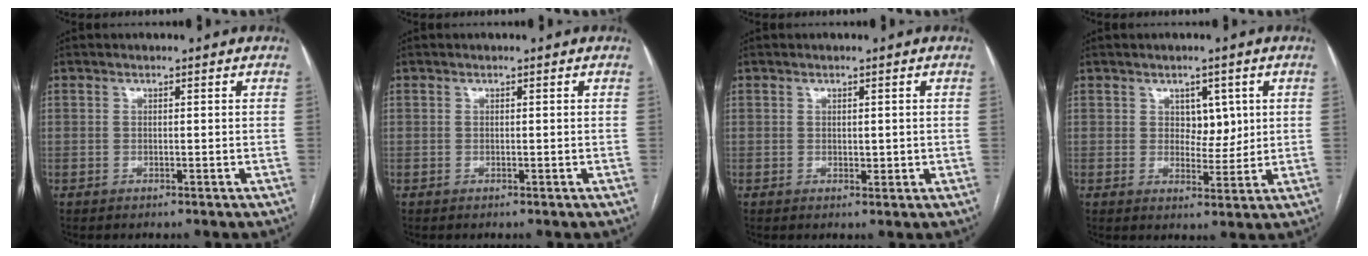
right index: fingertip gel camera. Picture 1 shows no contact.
{"total": 0.0}
{"total": 1.6, "force": [0.1, 1.0, 1.2], "torque": [-0.015, -0.003, 0.004]}
{"total": 4.2, "force": [1.4, 2.7, 2.9], "torque": [-0.036, 0.002, 0.026]}